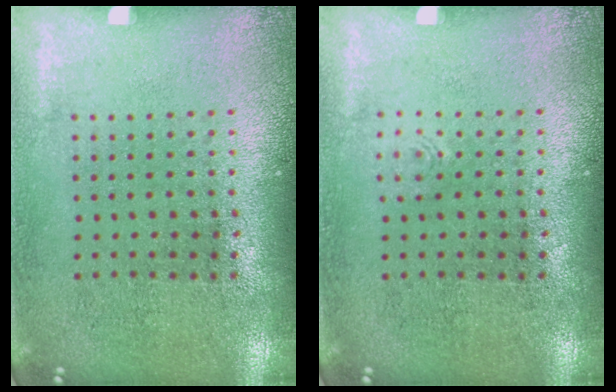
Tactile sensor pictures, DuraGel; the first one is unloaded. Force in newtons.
{"total": 0.5, "press": 0.5, "slide": 0.1}